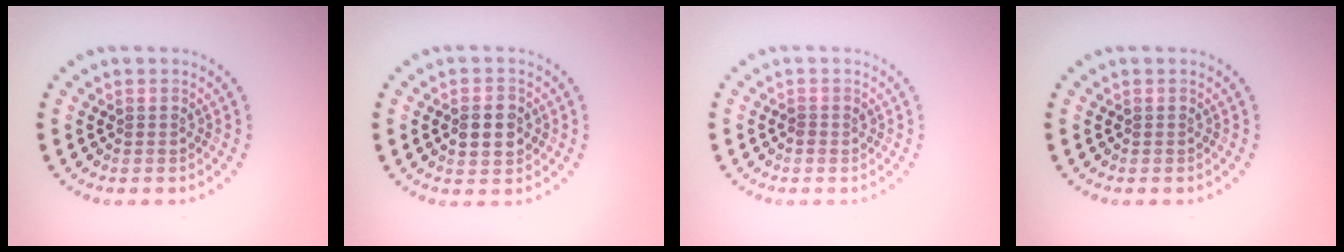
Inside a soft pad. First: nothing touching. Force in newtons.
{"total": 2.9, "press": 2.9, "slide": 0.2}
{"total": 0.7, "press": 0.7, "slide": 0.2}
{"total": 0.0}